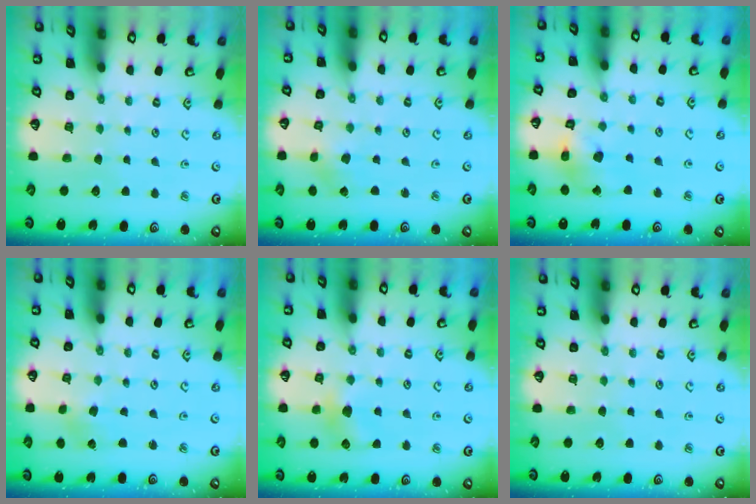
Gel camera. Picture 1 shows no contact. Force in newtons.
{"total": 1.2, "press": 1.2, "slide": 0.2}
{"total": 11.9, "press": 11.8, "slide": 1.5}
{"total": 2.2, "press": 2.2, "slide": 0.2}
{"total": 5.9, "press": 5.8, "slide": 1.3}
{"total": 0.0}